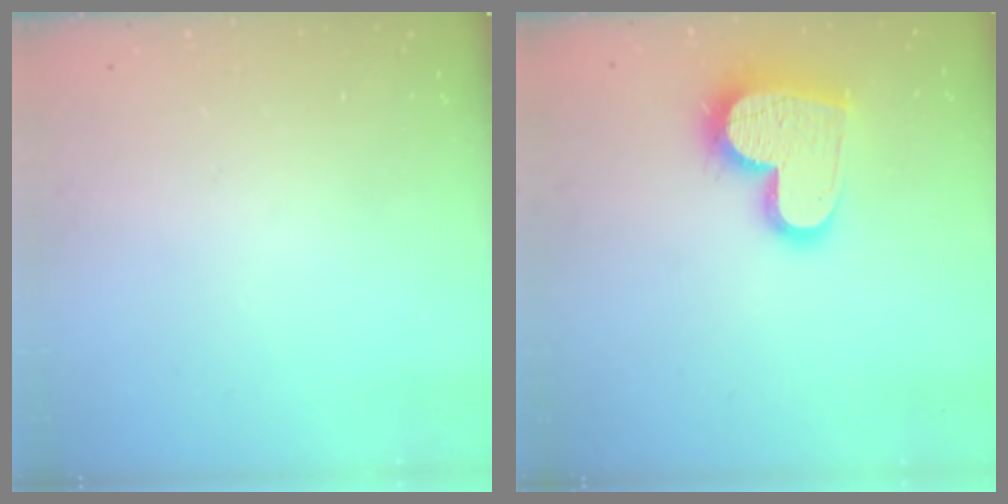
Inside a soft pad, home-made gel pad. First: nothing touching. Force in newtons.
{"total": 16.4, "press": 16.3, "slide": 1.2}